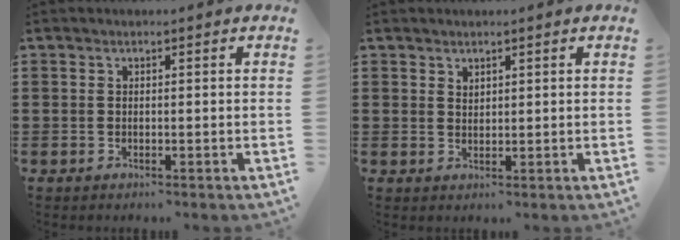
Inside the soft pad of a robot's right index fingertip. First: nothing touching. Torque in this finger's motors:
{"motor_torque": [-0.33, 0.76, -0.04, -0.01]}